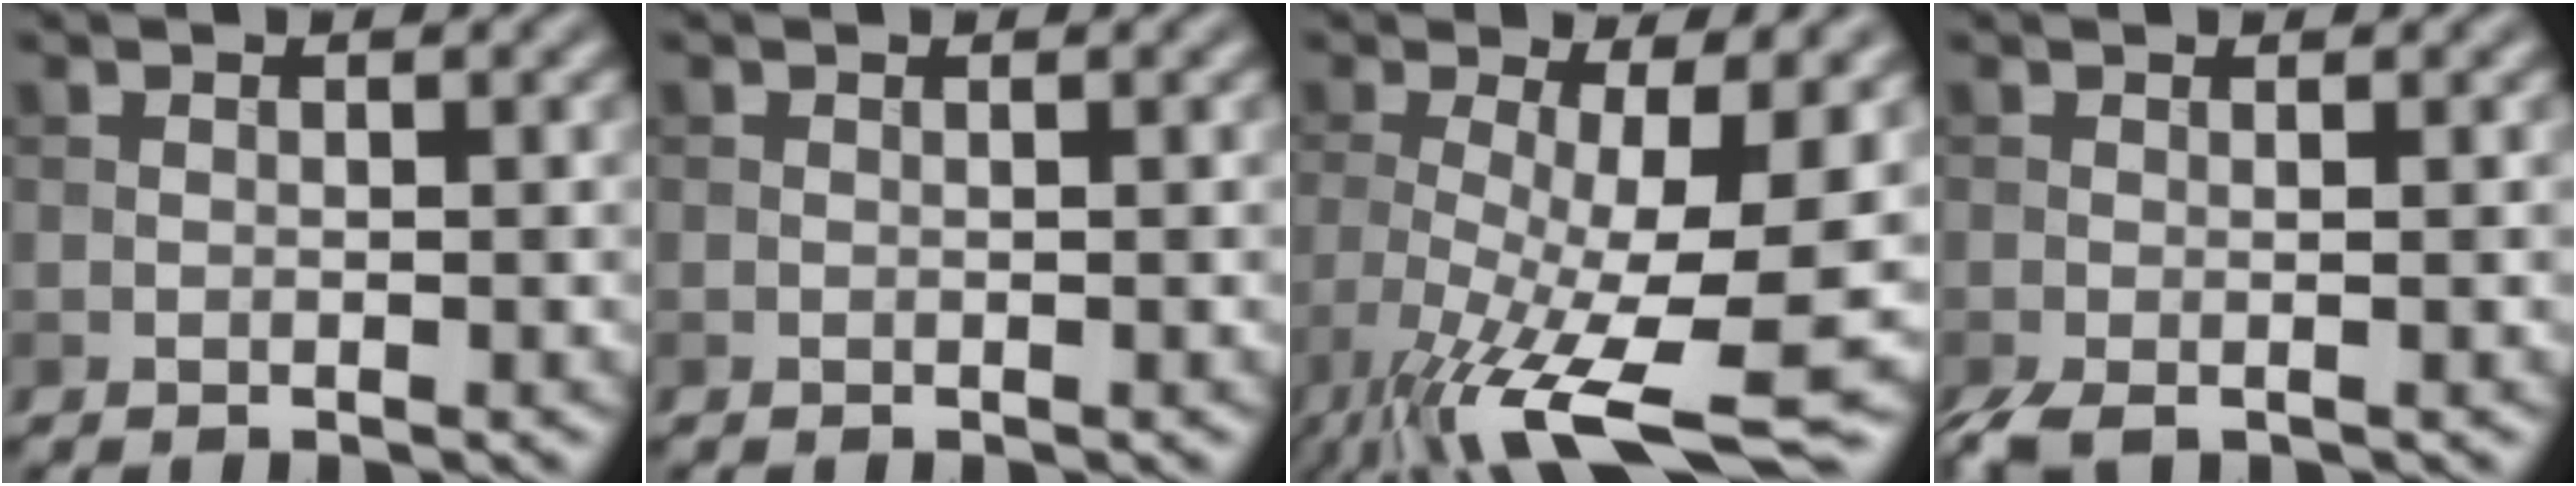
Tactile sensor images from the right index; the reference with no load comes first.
{"total": 0.0}
{"total": 12.2, "force": [-4.8, 3.0, 10.9], "torque": [-0.196, -0.024, -0.075]}
{"total": 2.3, "force": [-1.3, 0.5, 1.9], "torque": [-0.043, -0.010, -0.029]}